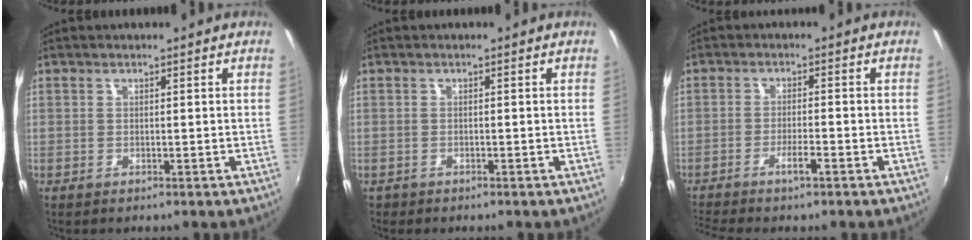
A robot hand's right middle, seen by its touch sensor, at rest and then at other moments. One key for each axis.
{"total": 0.9, "fx": -0.7, "fy": 0.5, "fz": 0.2, "tx": -0.008, "ty": -0.001, "tz": -0.010}
{"total": 4.7, "fx": -3.4, "fy": -0.2, "fz": 3.2, "tx": -0.075, "ty": -0.002, "tz": -0.067}